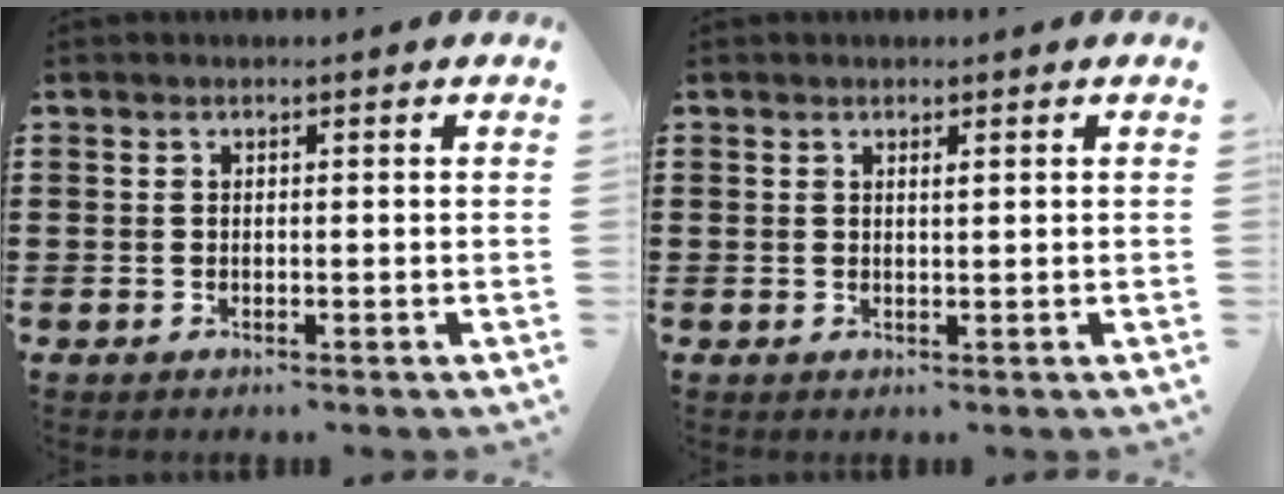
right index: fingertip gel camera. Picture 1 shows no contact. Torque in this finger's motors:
{"motor_torque": [0.25, 0.33, 0.00, 0.01]}